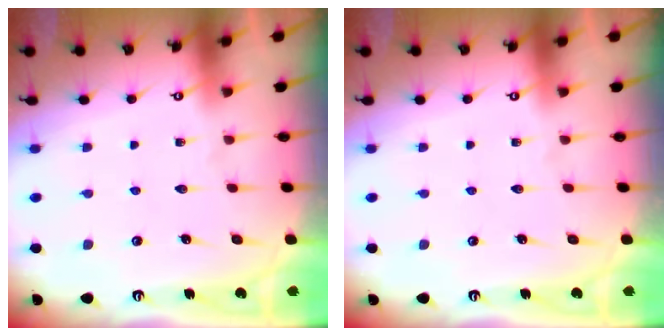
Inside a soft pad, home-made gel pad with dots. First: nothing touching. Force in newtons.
{"total": 0.0}